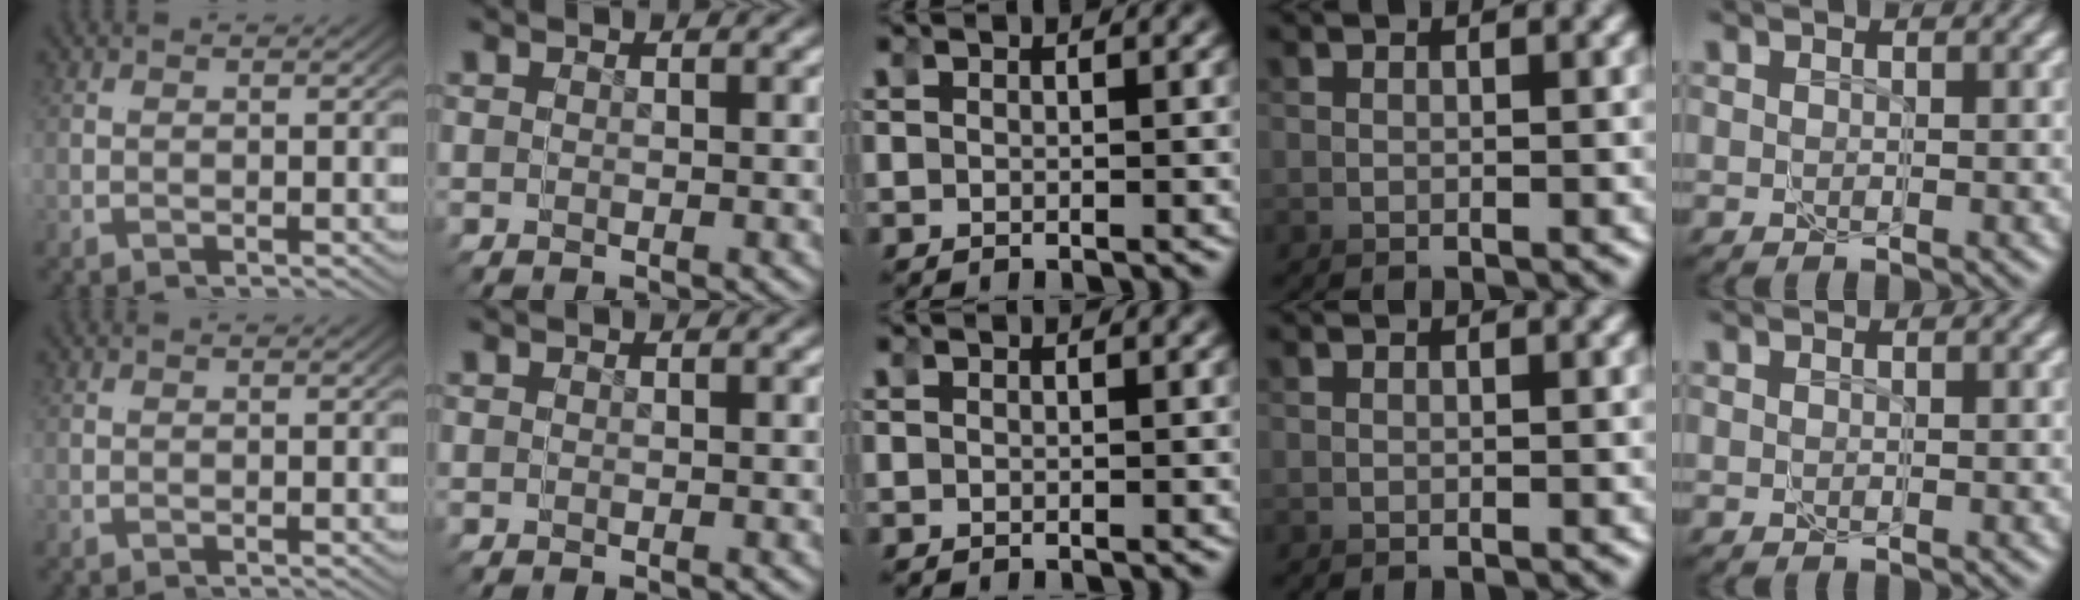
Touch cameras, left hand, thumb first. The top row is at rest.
{}